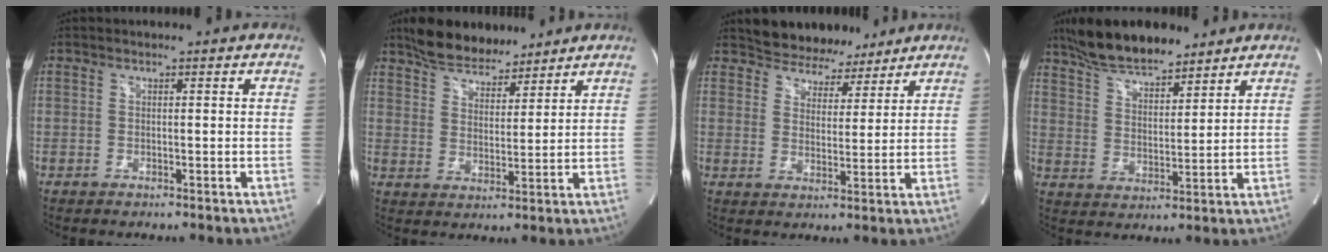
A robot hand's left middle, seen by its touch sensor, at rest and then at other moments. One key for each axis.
{"total": 9.8, "fx": 8.4, "fy": 3.3, "fz": 4.0, "tx": -0.068, "ty": 0.011, "tz": 0.149}
{"total": 7.8, "fx": 7.0, "fy": 3.3, "fz": 1.3, "tx": -0.013, "ty": 0.005, "tz": 0.103}
{"total": 11.9, "fx": 9.9, "fy": 3.2, "fz": 5.7, "tx": -0.105, "ty": 0.016, "tz": 0.179}